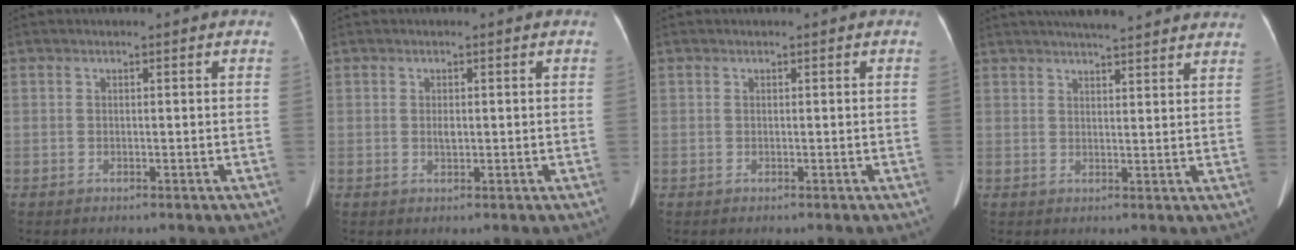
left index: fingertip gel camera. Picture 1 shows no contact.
{"total": 1.0, "force": [0.0, 0.6, 0.9], "torque": [-0.018, 0.001, 0.003]}
{"total": 0.0}
{"total": 14.8, "force": [13.1, 1.9, 6.7], "torque": [-0.089, 0.035, 0.162]}